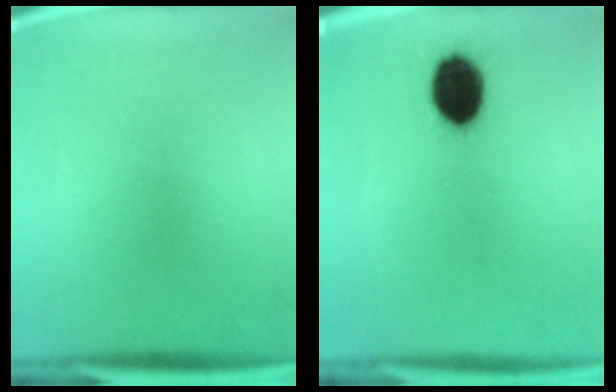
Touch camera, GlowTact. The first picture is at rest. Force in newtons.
{"total": 10.7}